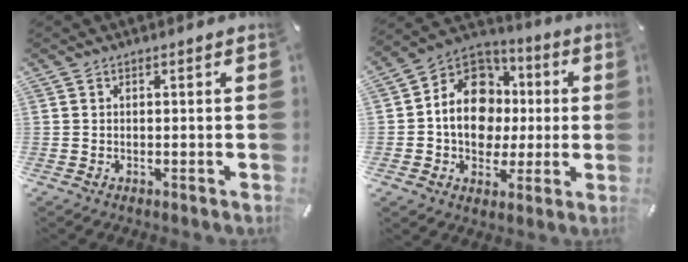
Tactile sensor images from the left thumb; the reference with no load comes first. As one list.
[{"total": 14.8, "force": [-0.5, 12.4, 8.0], "torque": [-0.155, 0.005, -0.007]}]